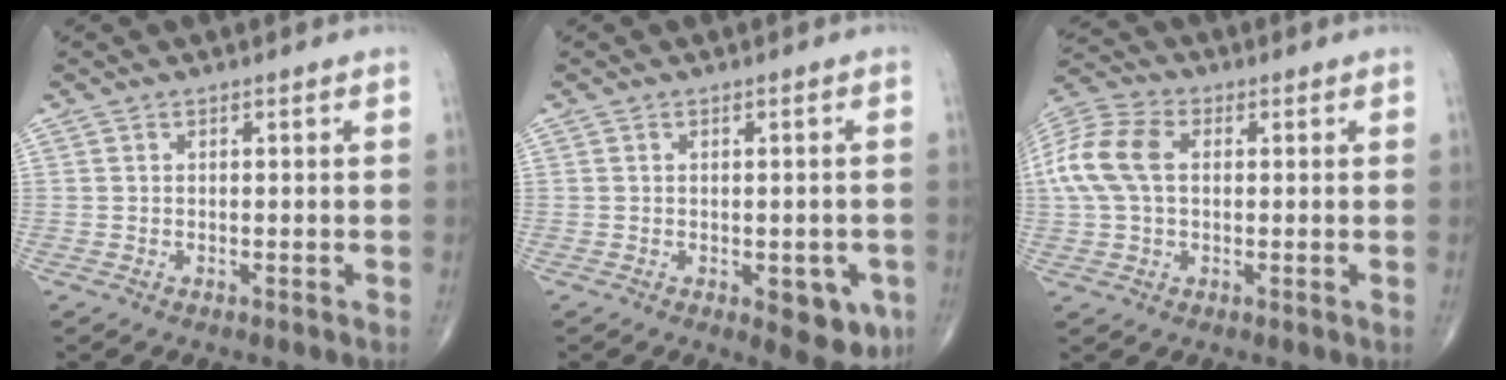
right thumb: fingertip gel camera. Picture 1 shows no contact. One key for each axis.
{"total": 7.0, "fx": -2.4, "fy": 3.3, "fz": 5.6, "tx": -0.045, "ty": -0.004, "tz": -0.022}
{"total": 12.2, "fx": 1.6, "fy": 8.0, "fz": 9.1, "tx": -0.207, "ty": 0.028, "tz": 0.027}